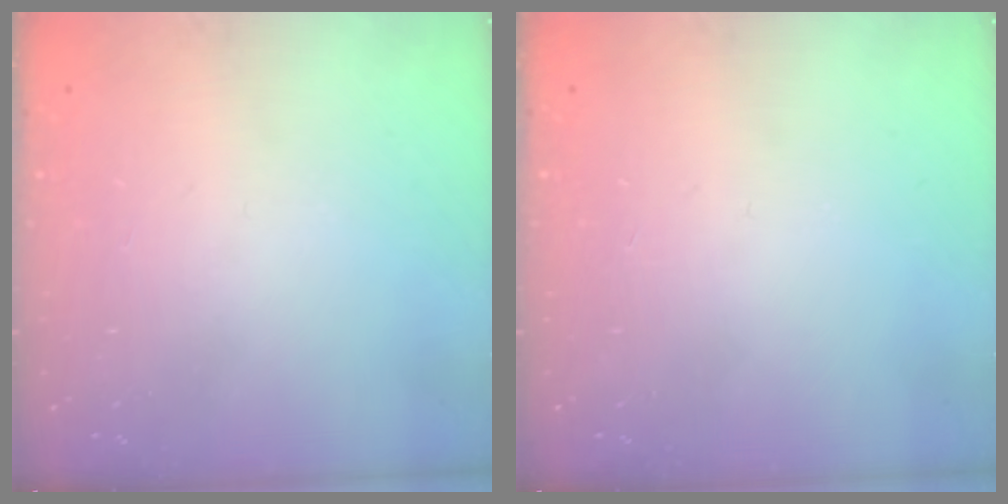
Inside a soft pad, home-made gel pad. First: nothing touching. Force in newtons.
{"total": 0.0}